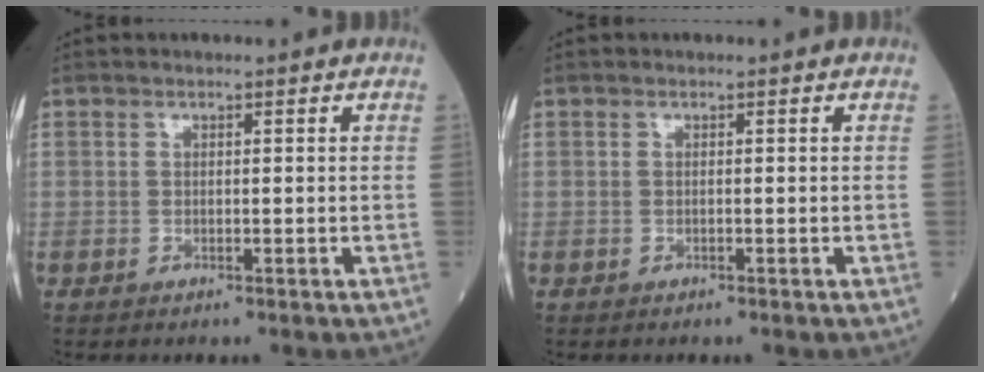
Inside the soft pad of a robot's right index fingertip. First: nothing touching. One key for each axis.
{"total": 0.0}